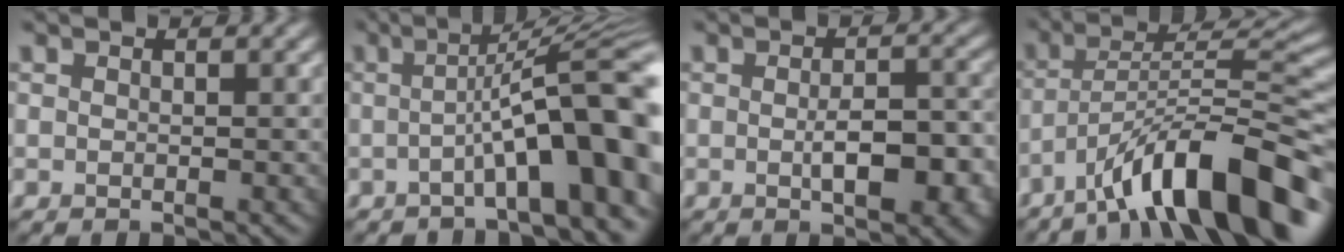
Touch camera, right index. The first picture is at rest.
{"total": 11.8, "force": [-2.2, 2.1, 11.4], "torque": [-0.150, 0.029, -0.033]}
{"total": 5.4, "force": [-1.1, 2.1, 4.8], "torque": [-0.078, -0.005, -0.012]}
{"total": 12.3, "force": [-7.6, 3.0, 9.2], "torque": [-0.126, 0.021, -0.133]}